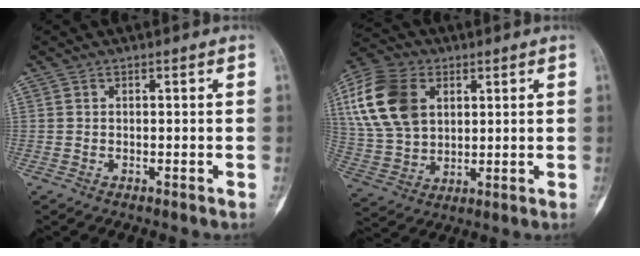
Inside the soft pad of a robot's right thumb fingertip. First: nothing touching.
{"total": 16.9, "force": [5.2, 11.7, 11.1], "torque": [-0.215, -0.002, 0.102]}